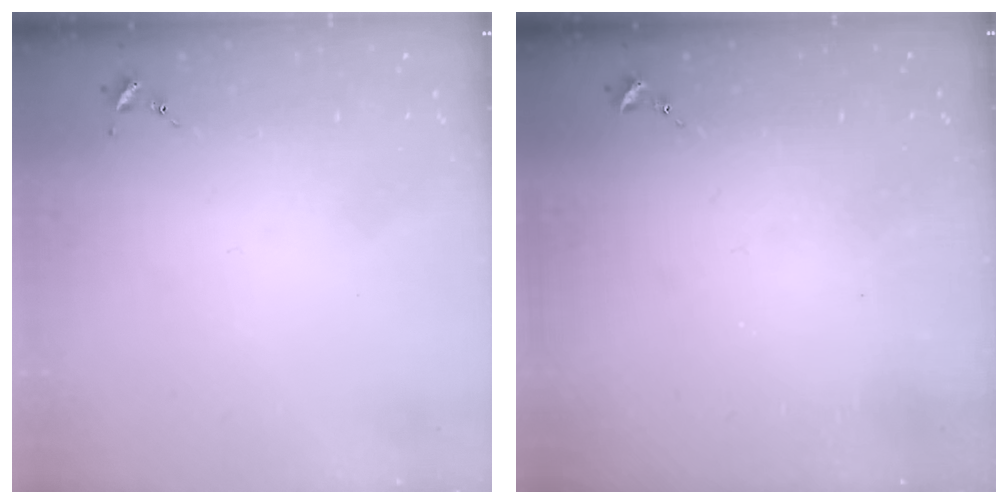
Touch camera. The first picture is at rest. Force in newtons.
{"total": 0.0}